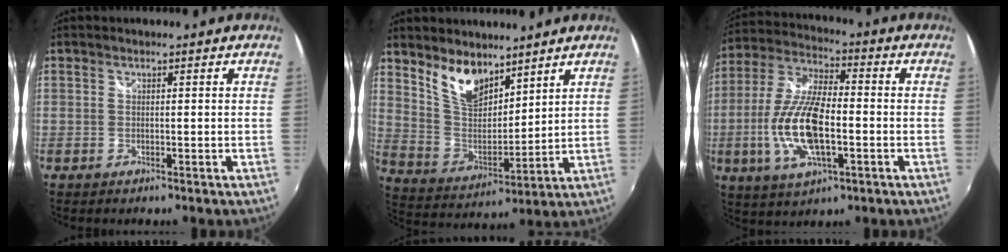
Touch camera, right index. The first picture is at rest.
{"total": 10.9, "force": [7.7, 5.3, 5.6], "torque": [-0.106, 0.001, 0.157]}
{"total": 15.8, "force": [-3.4, 5.9, 14.3], "torque": [-0.297, -0.005, -0.065]}